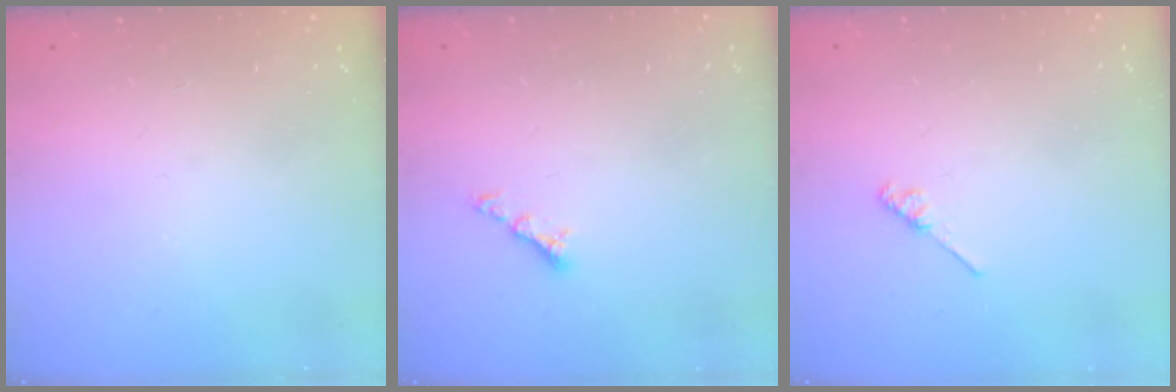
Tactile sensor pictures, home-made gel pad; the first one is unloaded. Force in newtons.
{"total": 3.9, "press": 3.9, "slide": 0.6}
{"total": 2.7, "press": 2.7, "slide": 0.4}